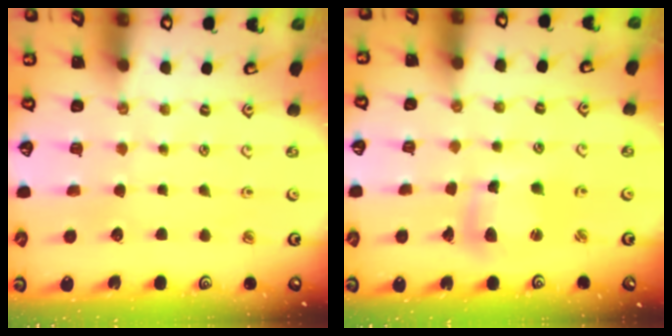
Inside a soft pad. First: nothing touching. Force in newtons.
{"total": 8.0, "press": 7.9, "slide": 1.1}